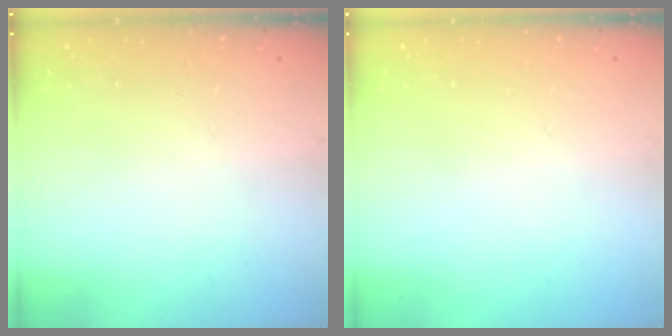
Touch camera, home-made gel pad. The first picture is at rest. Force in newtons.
{"total": 0.0}